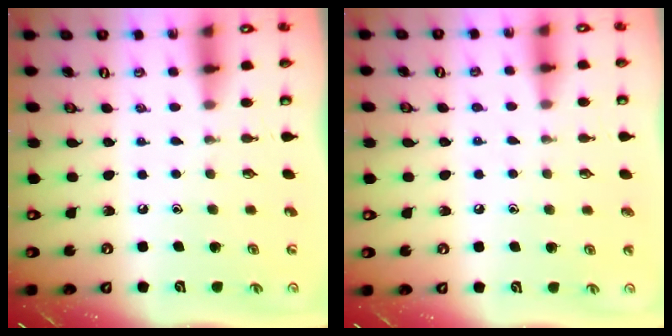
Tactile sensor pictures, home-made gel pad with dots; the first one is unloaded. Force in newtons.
{"total": 3.8, "press": 3.8, "slide": 0.4}